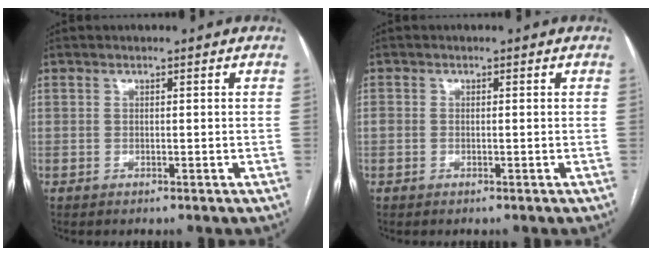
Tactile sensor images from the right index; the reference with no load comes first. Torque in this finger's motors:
{"motor_torque": [0.19, -0.02, 0.06, 0.01]}